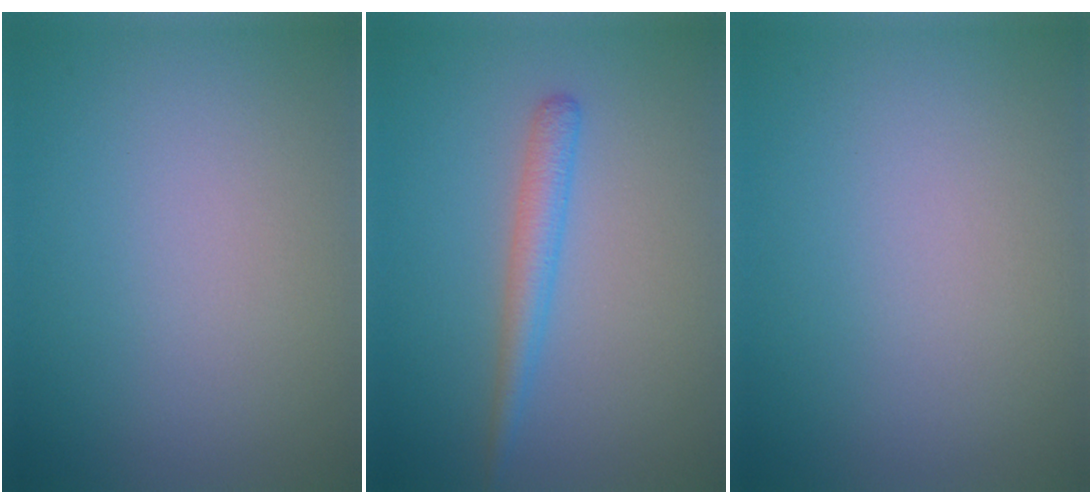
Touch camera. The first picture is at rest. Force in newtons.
{"total": 2.4, "press": 2.4, "slide": 0.2}
{"total": 0.0}